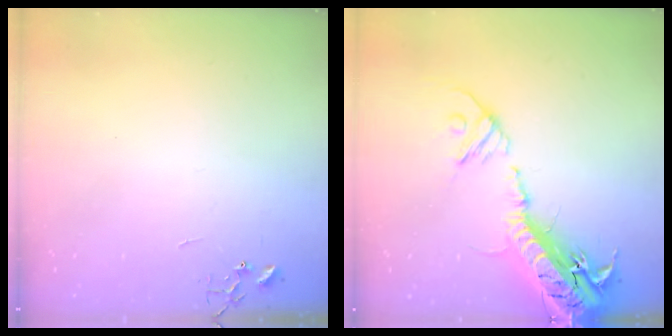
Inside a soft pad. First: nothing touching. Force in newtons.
{"total": 23.7, "press": 23.1, "slide": 5.3}